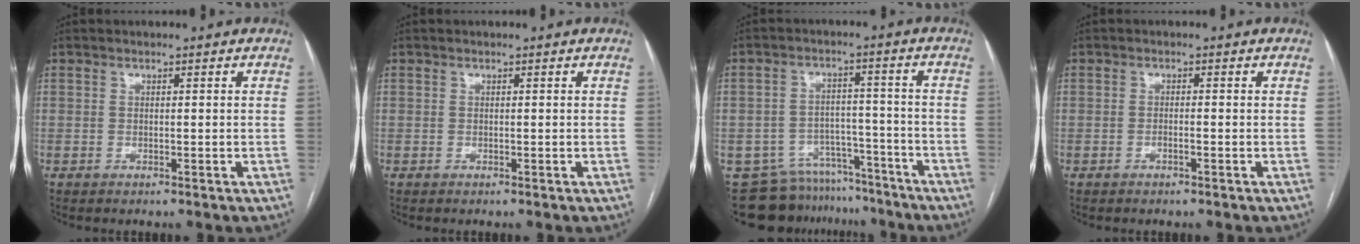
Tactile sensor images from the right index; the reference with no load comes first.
{"total": 0.0}
{"total": 13.0, "force": [-11.5, 6.2, 0.8], "torque": [-0.011, 0.037, -0.156]}
{"total": 0.8, "force": [-0.5, -0.1, 0.6], "torque": [-0.013, 0.001, -0.007]}